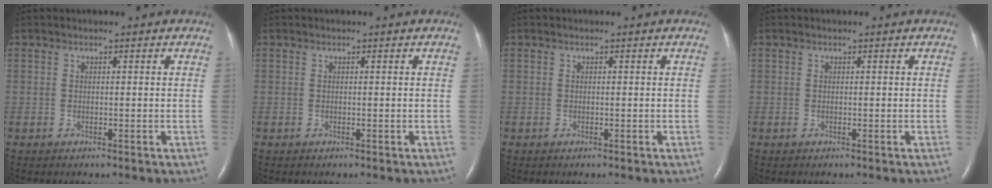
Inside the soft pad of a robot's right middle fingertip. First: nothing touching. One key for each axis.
{"total": 0.0}
{"total": 0.0}
{"total": 0.0}